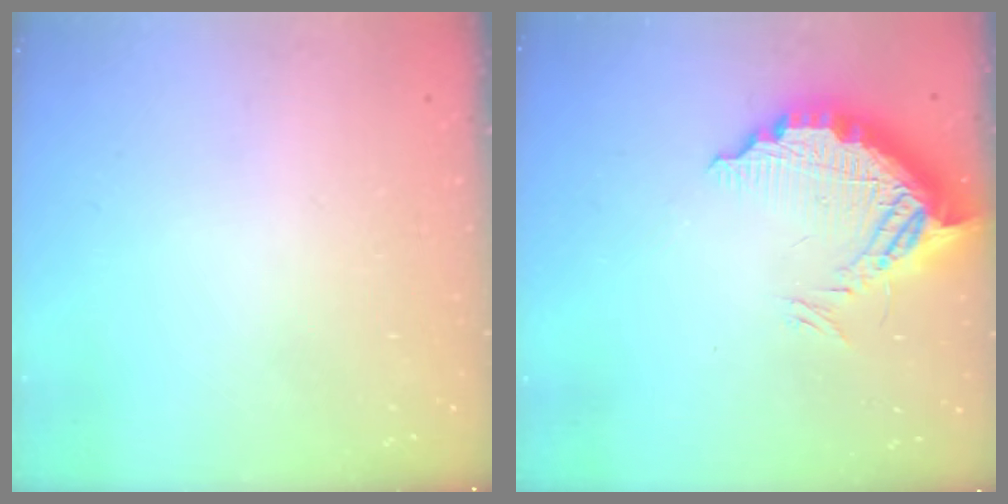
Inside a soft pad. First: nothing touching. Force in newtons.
{"total": 13.9, "press": 13.9, "slide": 1.1}